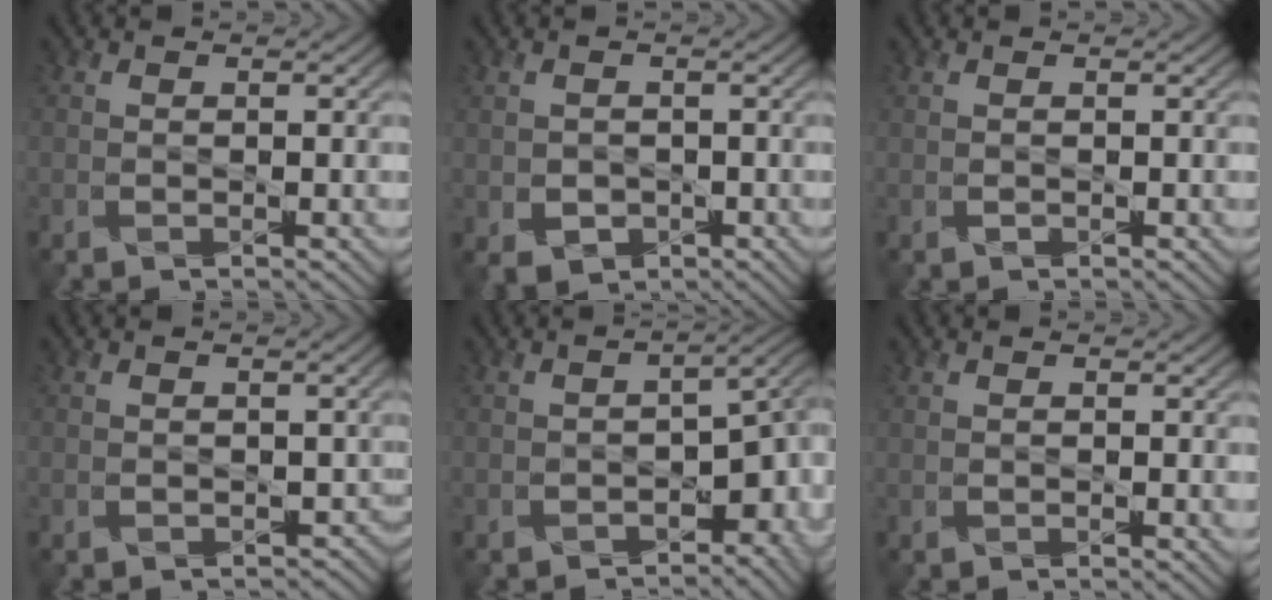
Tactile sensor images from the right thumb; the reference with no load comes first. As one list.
[{"total": 2.4, "force": [-0.6, 2.1, 1.0], "torque": [-0.034, -0.016, -0.005]}, {"total": 0.0}, {"total": 2.1, "force": [-0.4, 1.7, 1.1], "torque": [-0.016, -0.012, -0.002]}, {"total": 8.6, "force": [-3.7, 4.7, 6.2], "torque": [-0.082, -0.037, -0.045]}, {"total": 0.6, "force": [0.4, 0.1, 0.5], "torque": [-0.012, -0.004, 0.011]}]